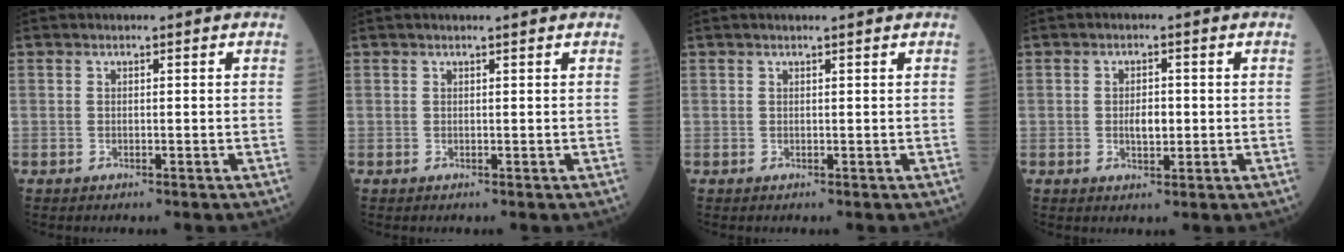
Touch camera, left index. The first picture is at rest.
{"total": 1.4, "force": [1.2, -0.2, 0.7], "torque": [-0.011, 0.005, 0.018]}
{"total": 1.6, "force": [1.4, -0.2, 0.8], "torque": [-0.011, 0.007, 0.021]}
{"total": 2.9, "force": [-0.2, 1.4, 2.6], "torque": [-0.046, 0.002, -0.001]}